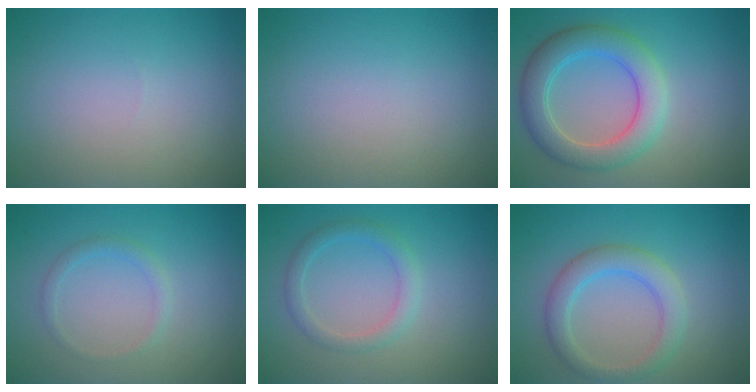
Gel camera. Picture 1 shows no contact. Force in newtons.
{"total": 0.0}
{"total": 5.4, "press": 5.4, "slide": 0.1}
{"total": 1.2, "press": 1.2, "slide": 0.0}
{"total": 2.1, "press": 2.1, "slide": 0.1}
{"total": 3.5, "press": 3.5, "slide": 0.2}